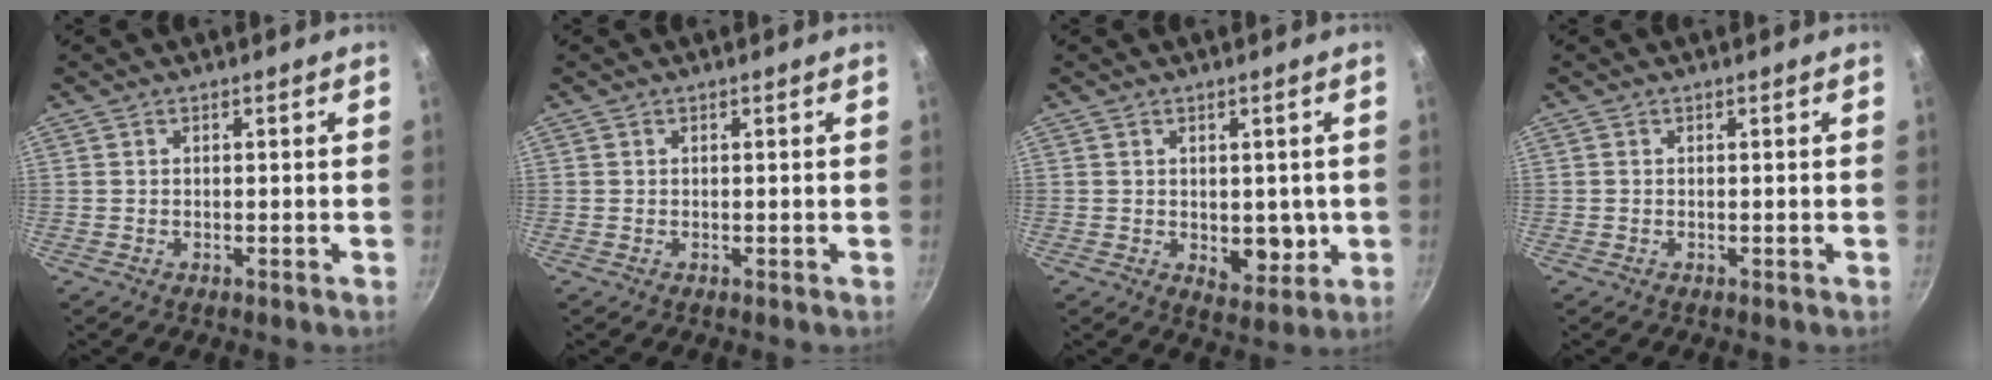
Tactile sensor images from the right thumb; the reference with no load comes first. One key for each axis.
{"total": 0.0}
{"total": 6.2, "fx": 0.0, "fy": 4.1, "fz": 4.6, "tx": -0.034, "ty": -0.010, "tz": 0.008}
{"total": 0.0}